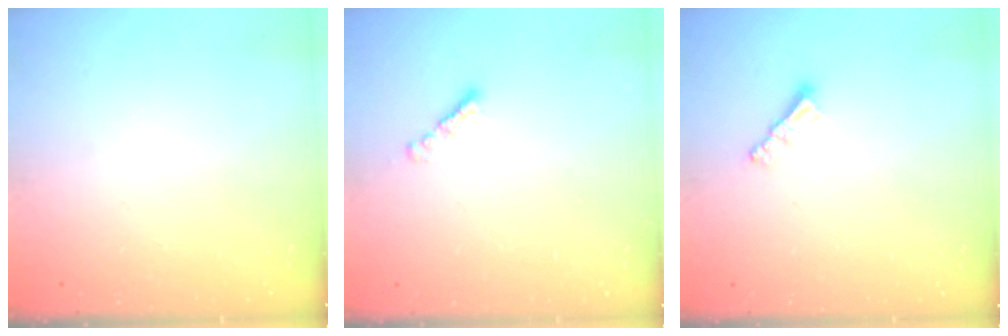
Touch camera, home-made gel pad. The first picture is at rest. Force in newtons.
{"total": 2.1, "press": 2.0, "slide": 0.7}
{"total": 2.9, "press": 2.9, "slide": 0.3}